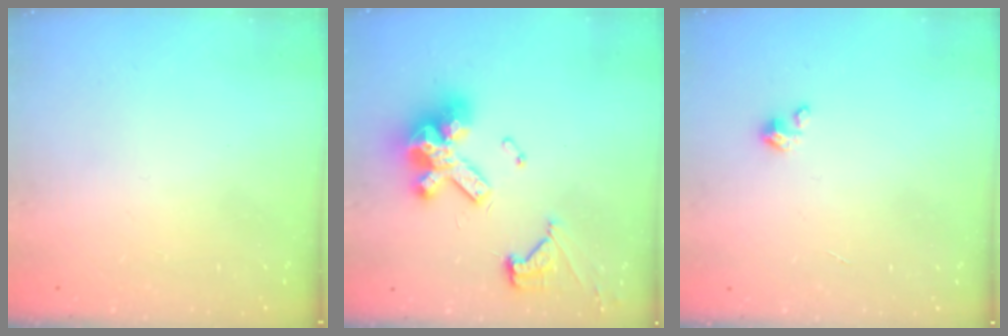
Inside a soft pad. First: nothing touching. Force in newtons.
{"total": 15.0, "press": 14.9, "slide": 1.6}
{"total": 2.0, "press": 1.9, "slide": 0.3}